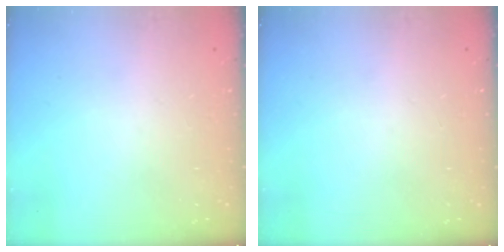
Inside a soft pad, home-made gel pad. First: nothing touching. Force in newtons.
{"total": 0.0}